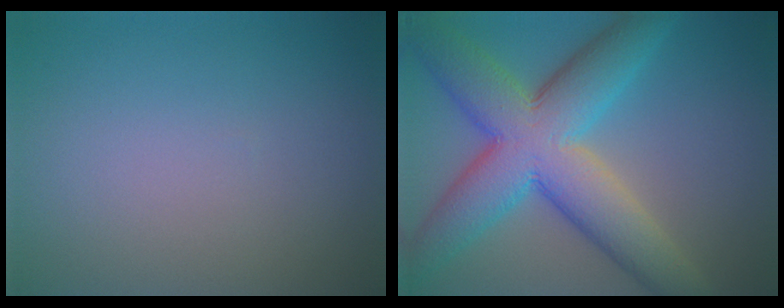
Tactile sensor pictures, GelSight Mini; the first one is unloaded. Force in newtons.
{"total": 11.1, "press": 11.1, "slide": 0.5}